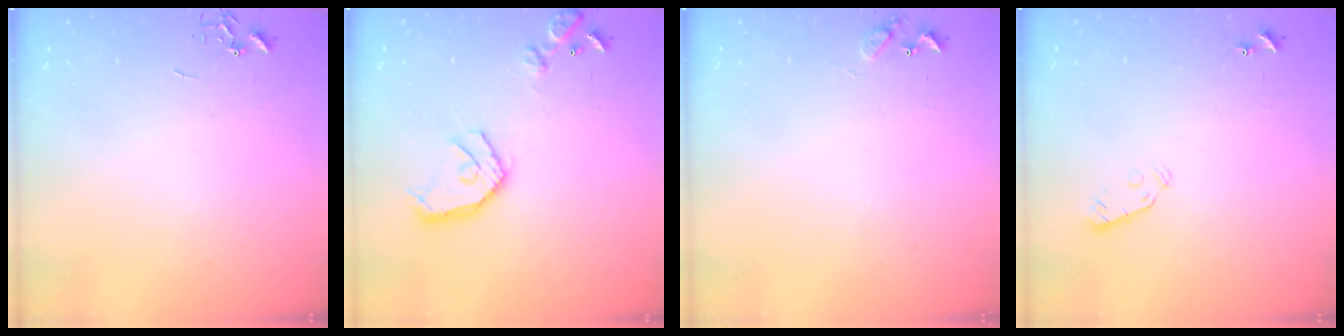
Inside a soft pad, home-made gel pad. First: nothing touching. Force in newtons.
{"total": 14.7, "press": 14.6, "slide": 1.6}
{"total": 7.0, "press": 7.0, "slide": 0.6}
{"total": 3.8, "press": 3.7, "slide": 0.9}